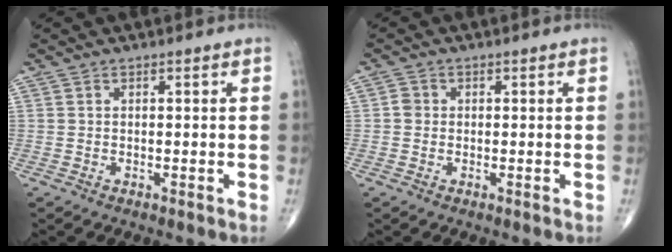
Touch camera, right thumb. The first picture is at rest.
{"total": 1.6, "force": [0.0, 1.5, 0.6], "torque": [-0.003, 0.004, -0.003]}